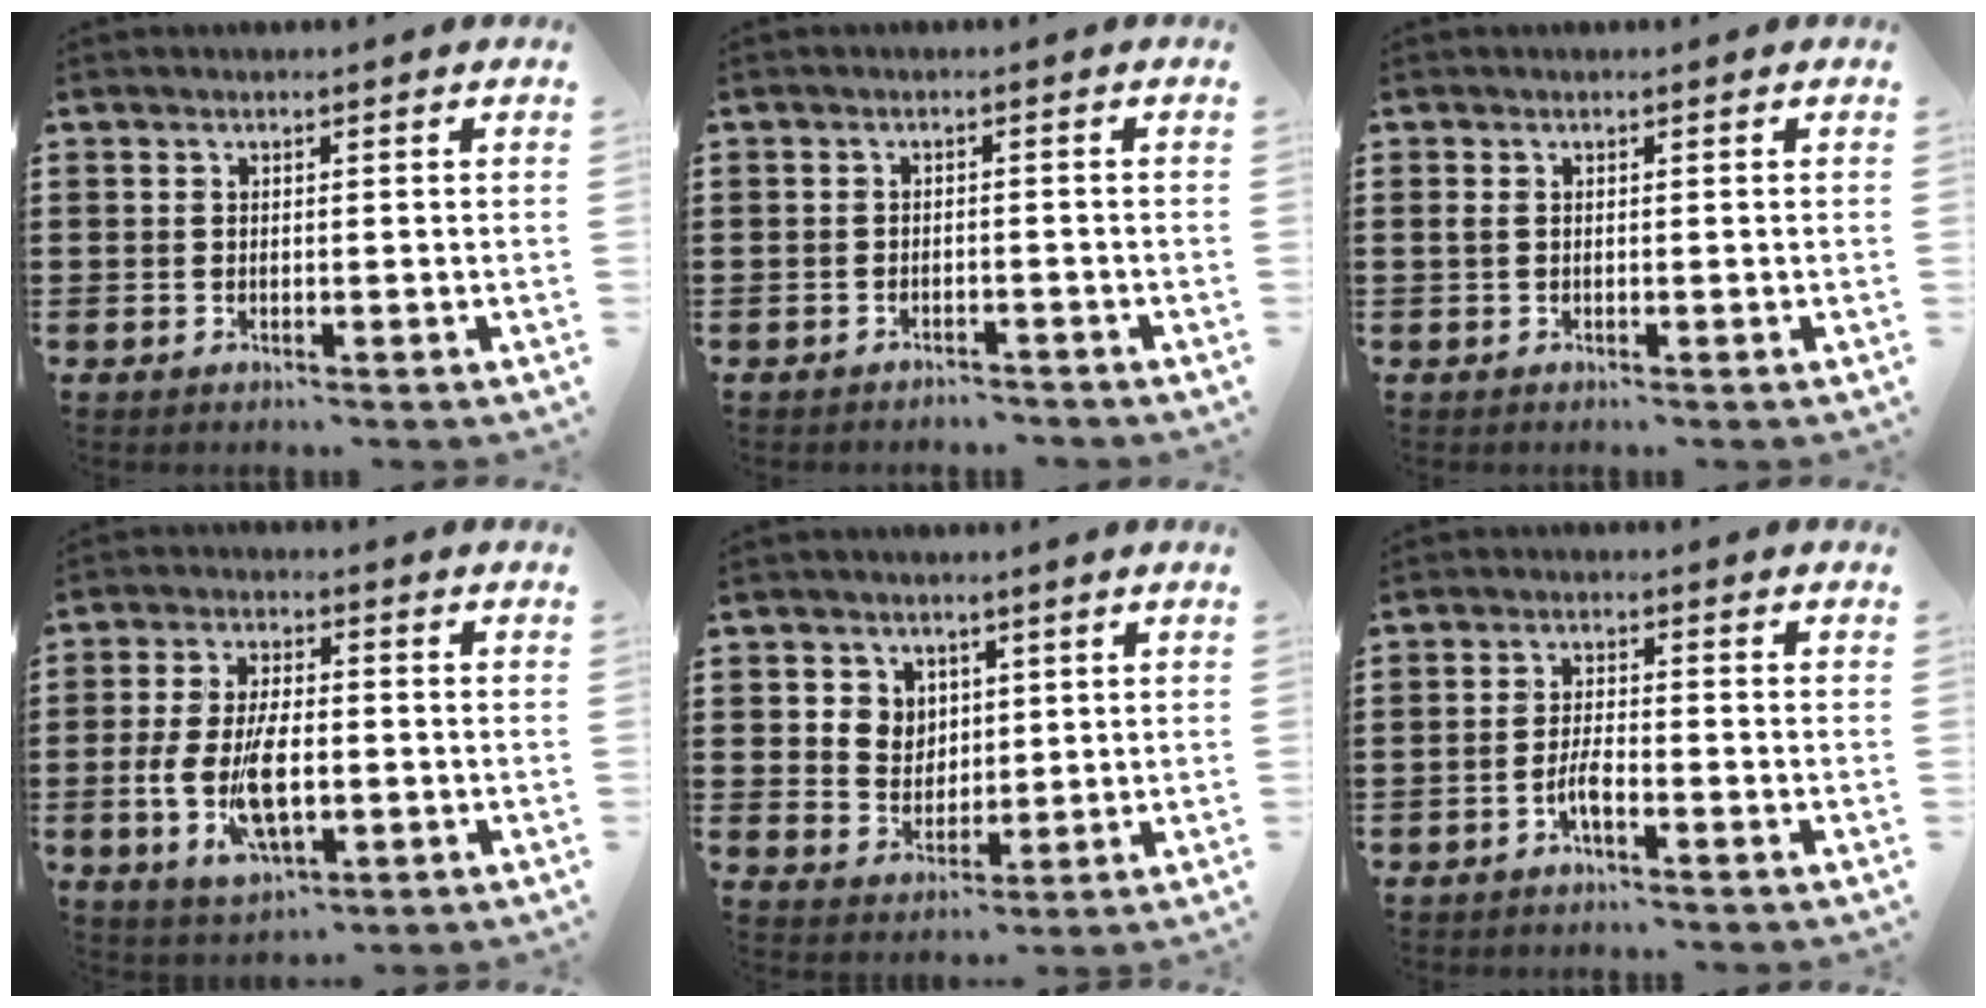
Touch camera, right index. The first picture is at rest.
{"total": 1.7, "force": [-1.7, 0.2, 0.1], "torque": [-0.007, 0.001, -0.037]}
{"total": 0.7, "force": [0.0, 0.3, 0.7], "torque": [-0.022, 0.000, -0.003]}
{"total": 9.7, "force": [-1.8, 4.7, 8.3], "torque": [-0.191, -0.007, -0.036]}
{"total": 4.7, "force": [1.9, 4.3, 0.6], "torque": [-0.025, 0.011, 0.033]}
{"total": 3.3, "force": [-1.8, 0.8, 2.6], "torque": [-0.061, -0.002, -0.036]}